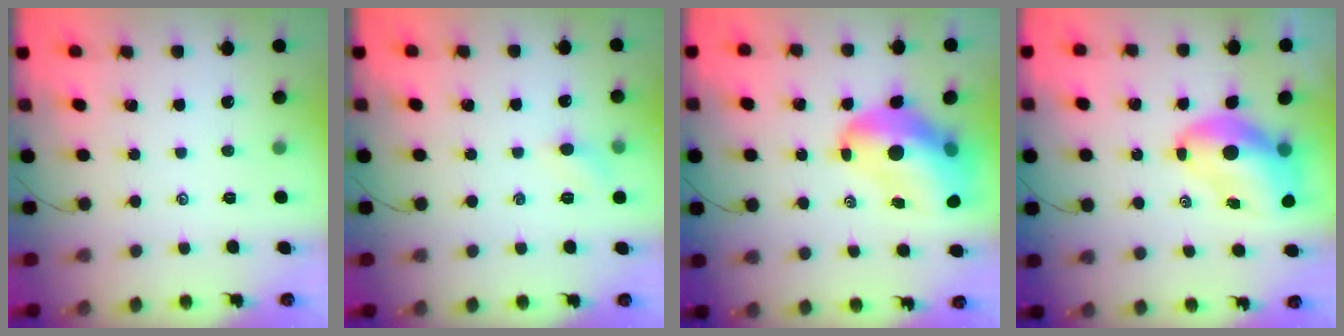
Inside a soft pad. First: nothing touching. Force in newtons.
{"total": 4.2, "press": 3.9, "slide": 1.3}
{"total": 16.6, "press": 16.0, "slide": 4.7}
{"total": 10.8, "press": 10.4, "slide": 3.2}